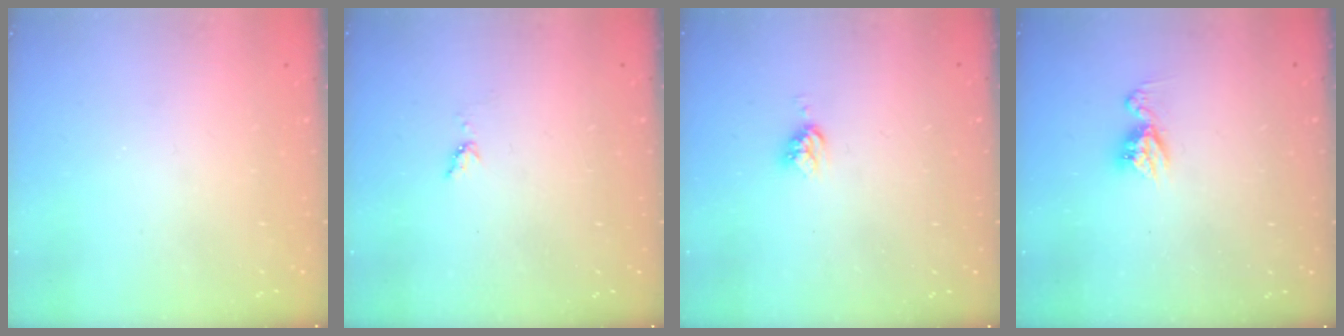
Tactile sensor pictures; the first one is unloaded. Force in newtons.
{"total": 4.4, "press": 4.3, "slide": 0.6}
{"total": 4.8, "press": 4.8, "slide": 0.1}
{"total": 8.5, "press": 8.5, "slide": 0.7}